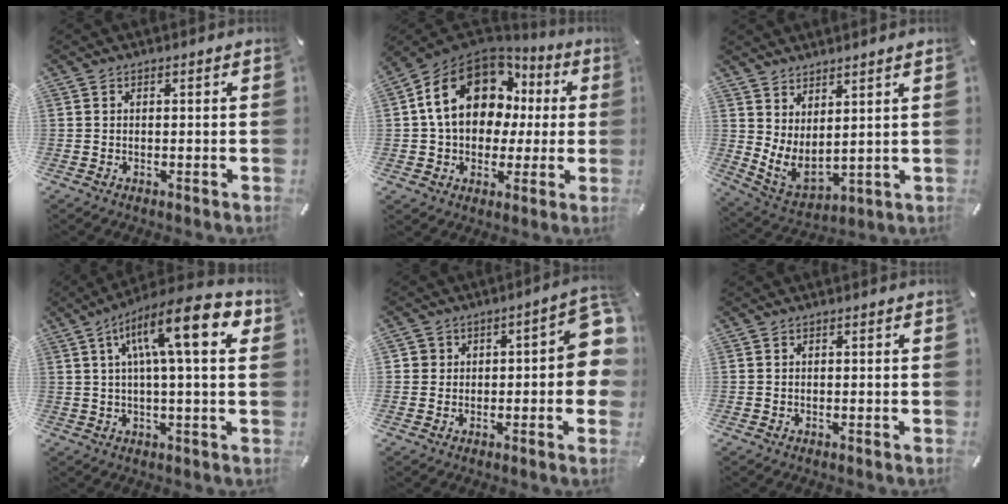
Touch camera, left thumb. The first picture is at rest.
{"total": 18.4, "force": [5.3, 14.1, 10.7], "torque": [-0.208, -0.015, 0.097]}
{"total": 4.9, "force": [3.5, 2.5, 2.4], "torque": [-0.065, -0.048, 0.069]}
{"total": 16.8, "force": [6.2, 4.0, 15.1], "torque": [-0.243, -0.018, 0.092]}
{"total": 9.7, "force": [-0.1, 5.6, 7.9], "torque": [-0.086, 0.001, 0.000]}
{"total": 0.0}